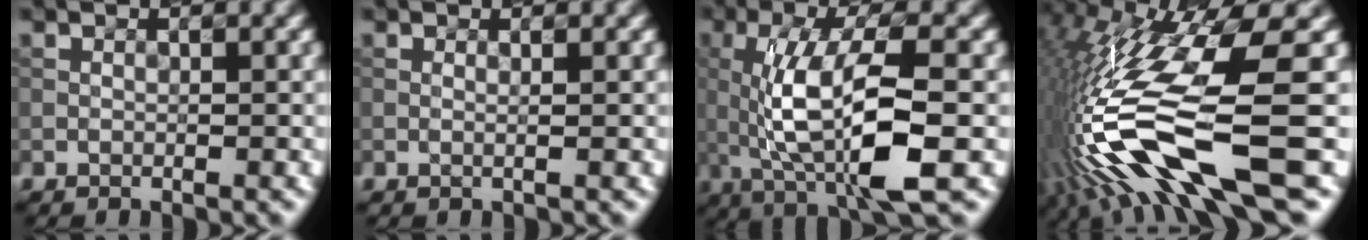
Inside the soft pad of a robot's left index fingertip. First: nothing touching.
{"total": 1.2, "force": [0.4, 0.5, 1.0], "torque": [-0.010, -0.009, -0.006]}
{"total": 9.6, "force": [-1.3, 2.8, 9.1], "torque": [-0.170, 0.002, -0.021]}
{"total": 14.1, "force": [-3.0, 2.9, 13.5], "torque": [-0.271, 0.002, -0.037]}